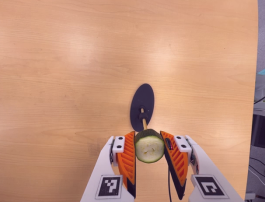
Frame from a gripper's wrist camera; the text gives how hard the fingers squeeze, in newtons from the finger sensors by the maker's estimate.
{"total": 9.1, "left": 8.4, "right": 9.8}